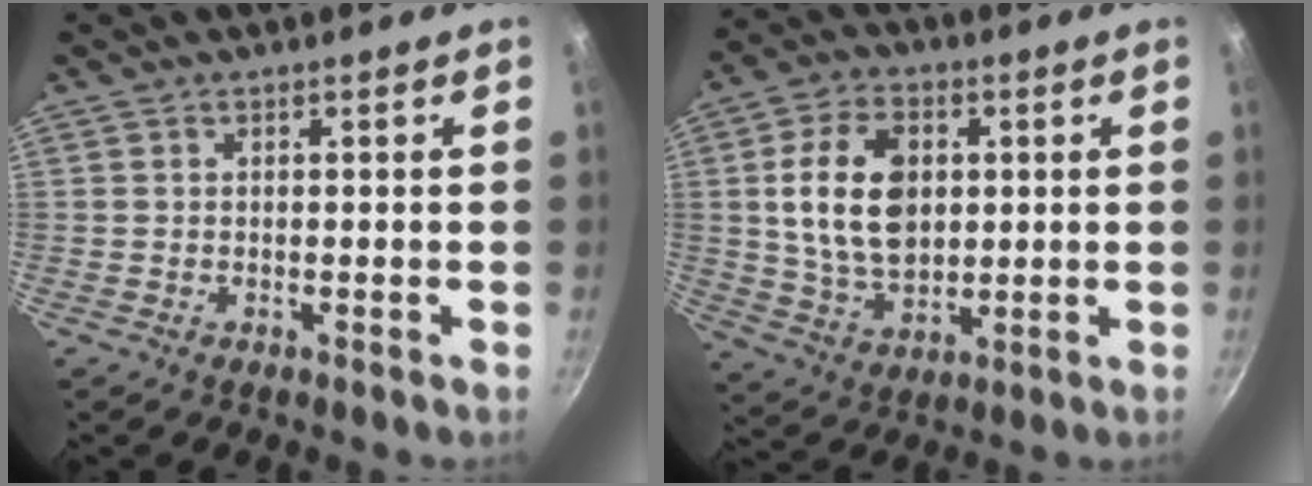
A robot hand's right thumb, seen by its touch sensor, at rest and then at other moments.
{"total": 14.9, "force": [2.3, 9.9, 10.9], "torque": [-0.171, -0.007, 0.045]}